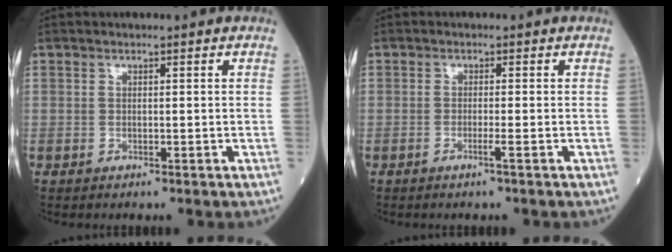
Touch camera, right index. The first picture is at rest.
{"total": 1.2, "force": [-0.5, -0.4, 1.0], "torque": [-0.018, 0.000, -0.010]}